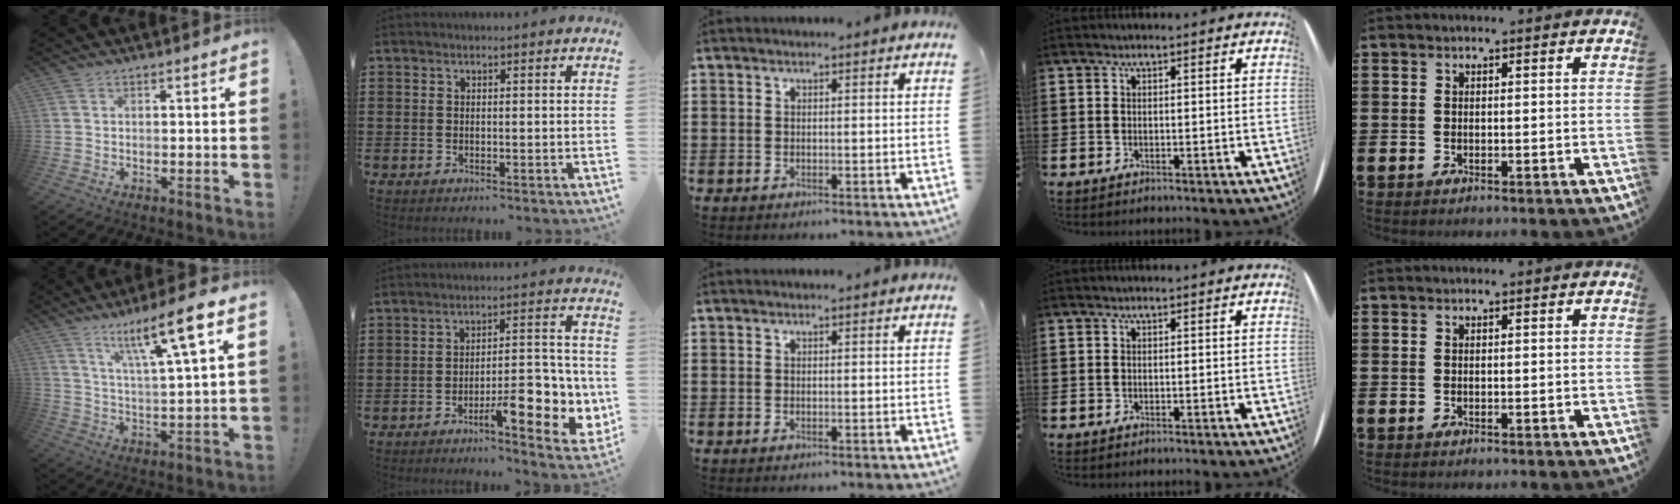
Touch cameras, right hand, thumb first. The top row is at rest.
{"thumb": {"total": 14.4, "force": [7.8, 1.5, 12.0], "torque": [-0.196, -0.040, 0.112]}, "index": {"total": 9.0, "force": [-3.9, 2.9, 7.6], "torque": [-0.095, 0.000, -0.065]}}